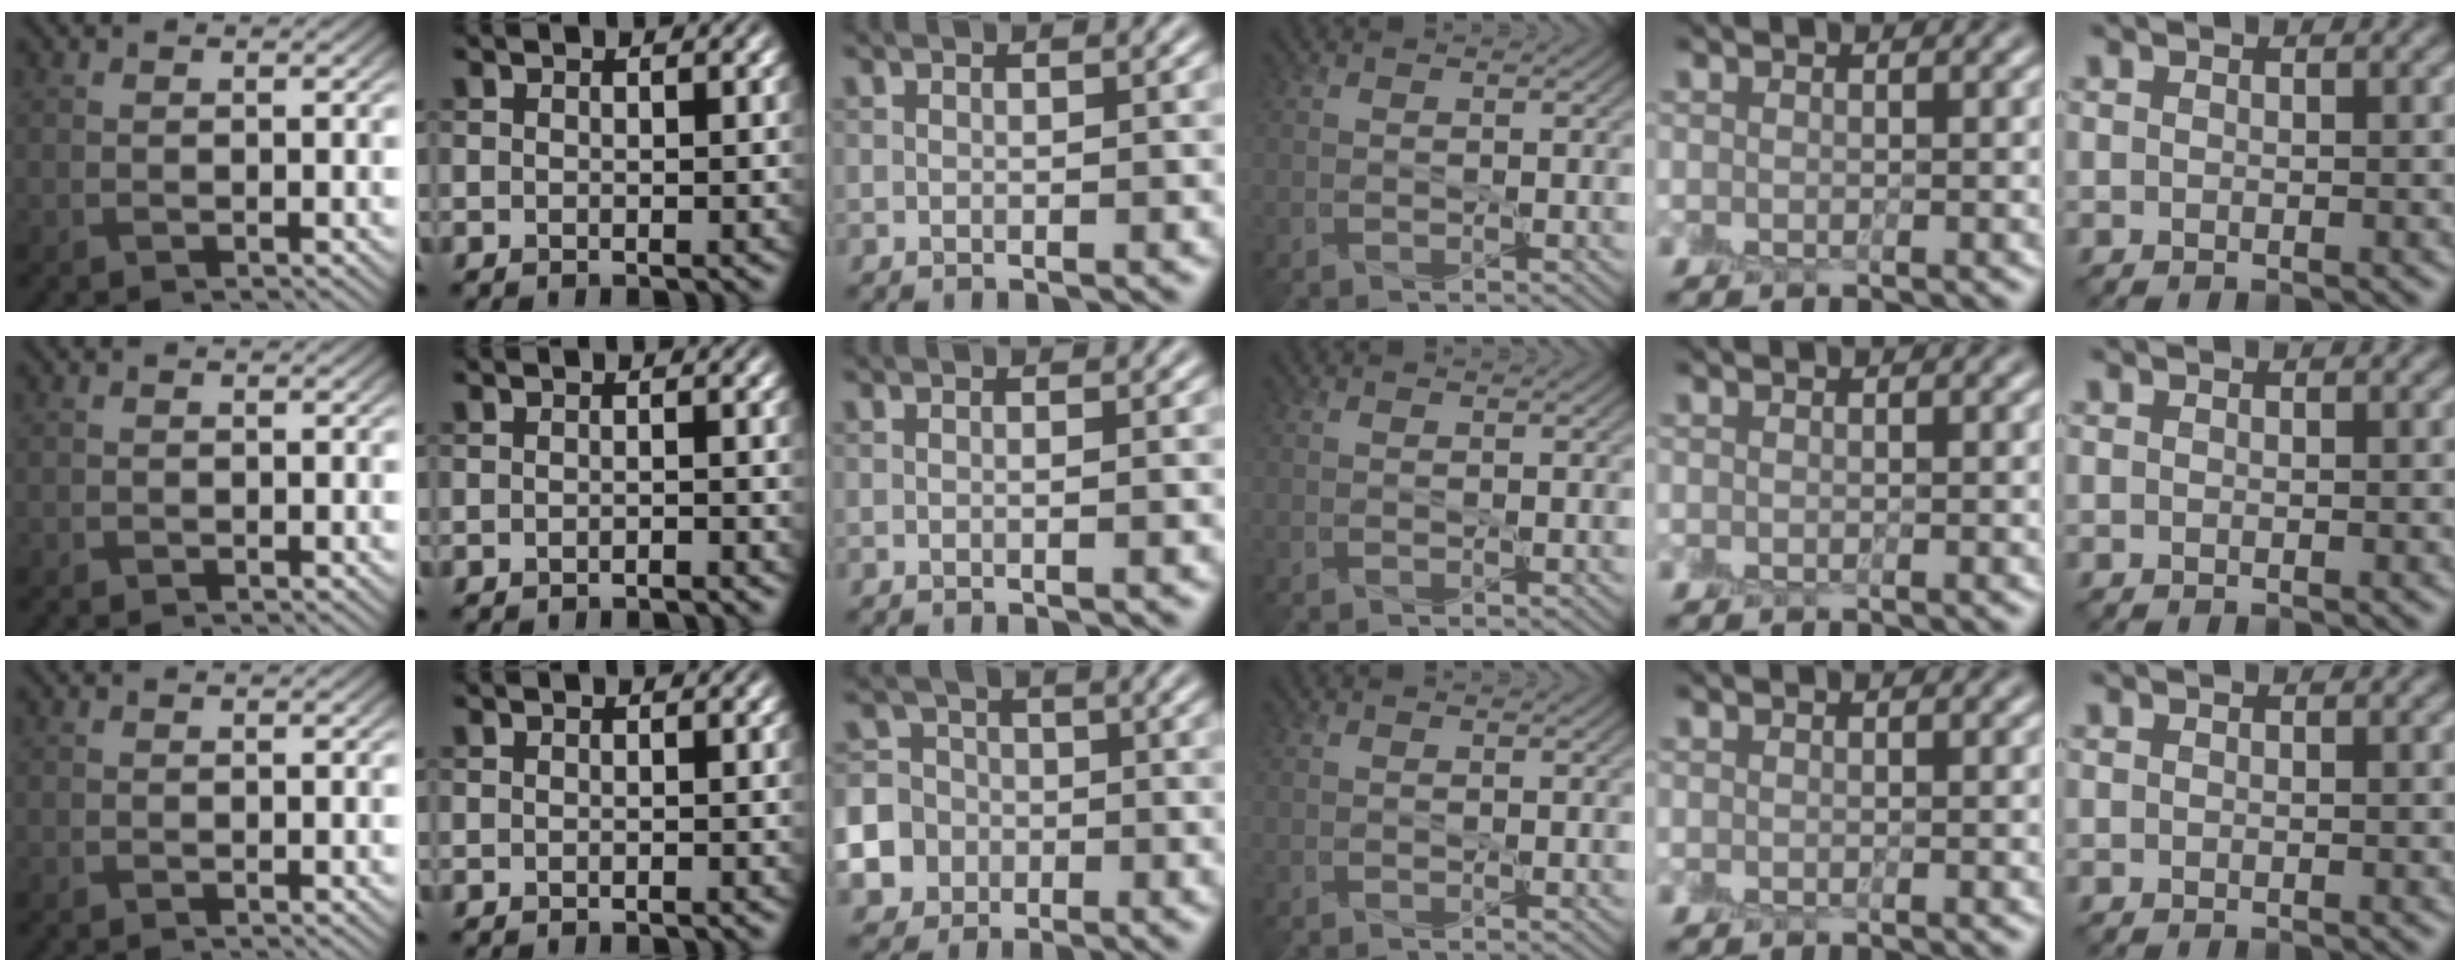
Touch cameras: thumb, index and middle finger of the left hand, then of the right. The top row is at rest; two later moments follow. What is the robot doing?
{"motion": "peel", "object": "envelope seal"}